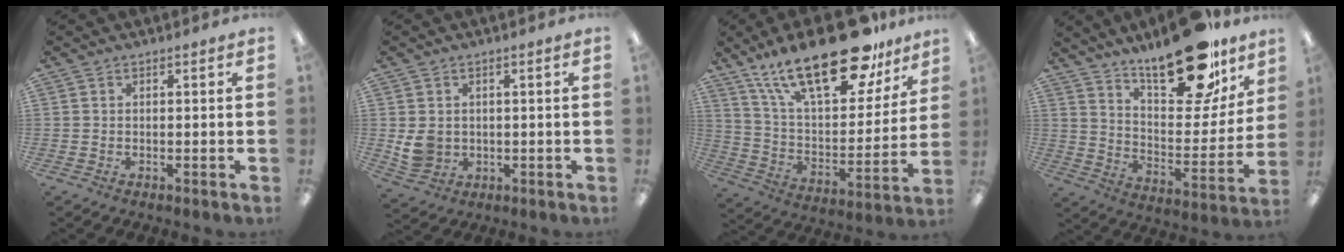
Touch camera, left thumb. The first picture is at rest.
{"total": 5.1, "force": [0.8, 4.5, 2.3], "torque": [-0.038, 0.001, 0.017]}
{"total": 27.2, "force": [18.7, 10.5, 16.7], "torque": [-0.272, -0.109, 0.317]}
{"total": 24.1, "force": [18.2, 9.0, 12.9], "torque": [-0.182, -0.117, 0.303]}